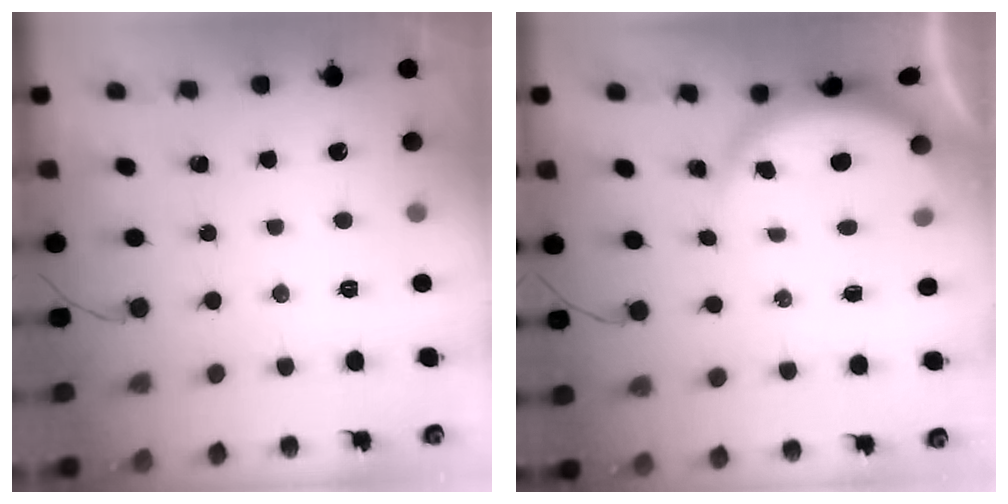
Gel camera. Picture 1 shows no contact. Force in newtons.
{"total": 3.9, "press": 3.6, "slide": 1.5}